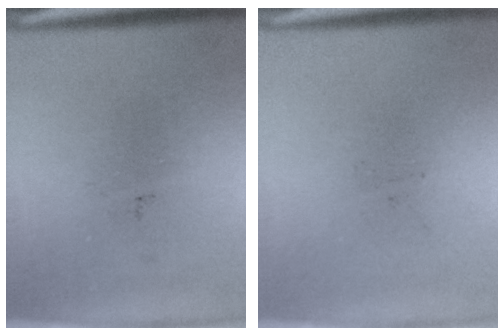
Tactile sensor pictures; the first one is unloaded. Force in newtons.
{"total": 0.0}